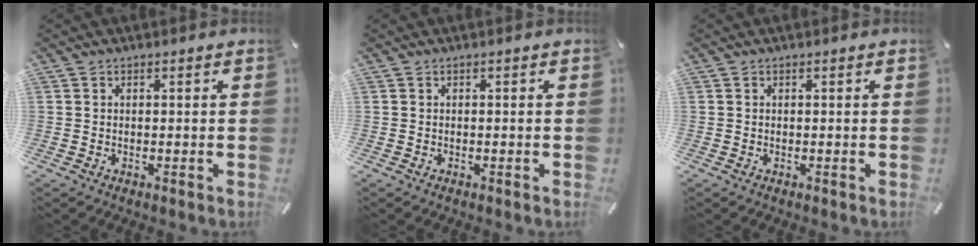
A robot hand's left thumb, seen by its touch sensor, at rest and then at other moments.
{"total": 0.0}
{"total": 0.0}